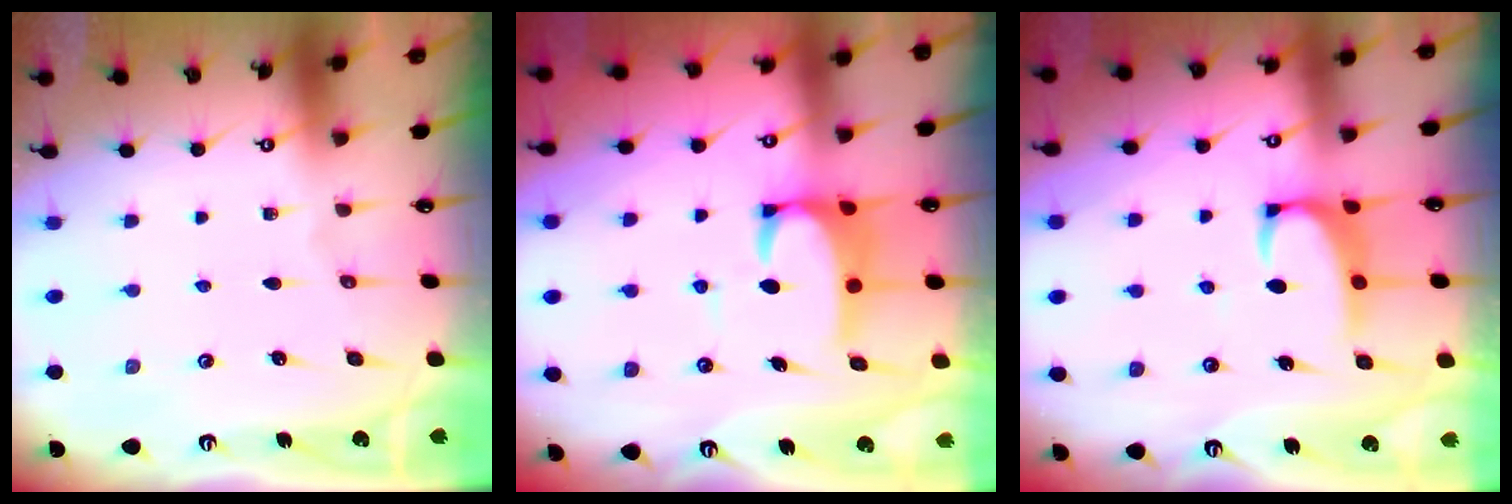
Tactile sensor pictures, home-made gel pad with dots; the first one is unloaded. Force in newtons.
{"total": 5.4, "press": 5.2, "slide": 1.2}
{"total": 2.4, "press": 2.3, "slide": 0.8}